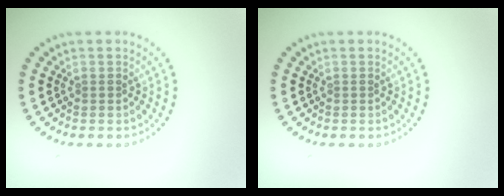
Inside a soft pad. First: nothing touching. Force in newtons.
{"total": 0.0}